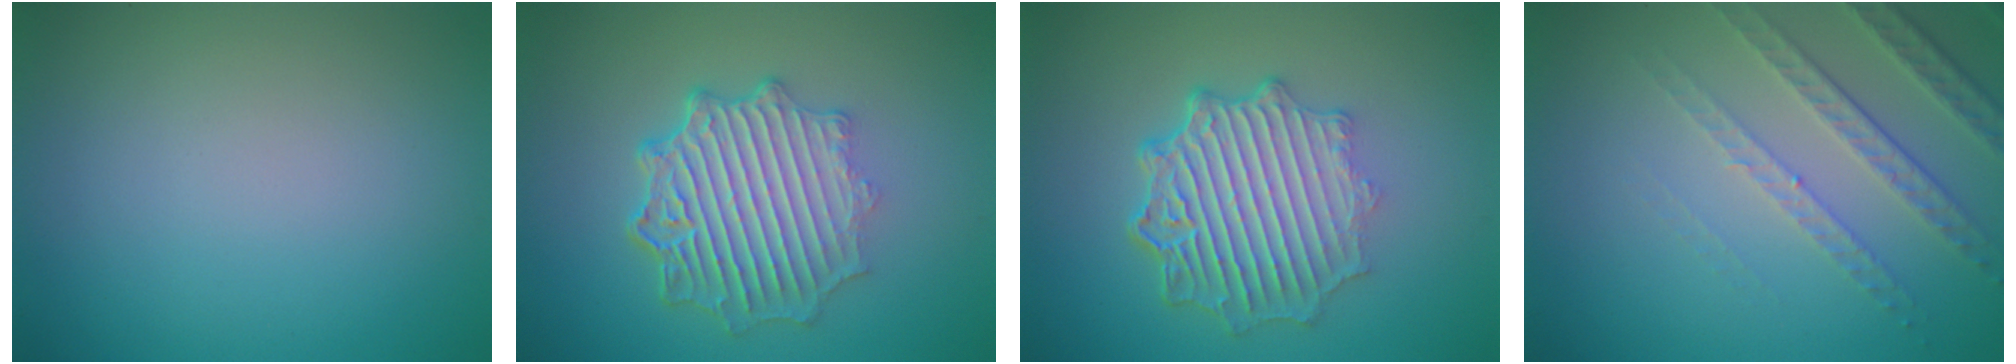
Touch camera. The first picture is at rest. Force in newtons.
{"total": 7.0, "press": 5.2, "slide": 4.6}
{"total": 7.1, "press": 5.4, "slide": 4.7}
{"total": 4.7, "press": 3.2, "slide": 3.4}